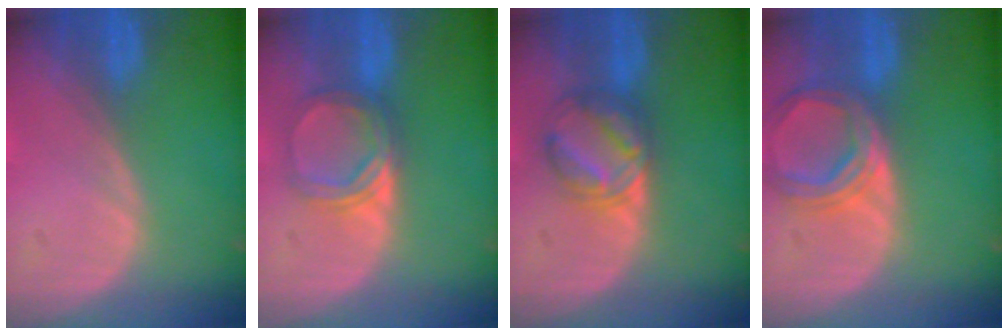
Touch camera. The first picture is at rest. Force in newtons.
{"total": 5.3, "press": 4.8, "slide": 2.3}
{"total": 5.8, "press": 5.6, "slide": 1.2}
{"total": 6.9, "press": 6.3, "slide": 2.6}